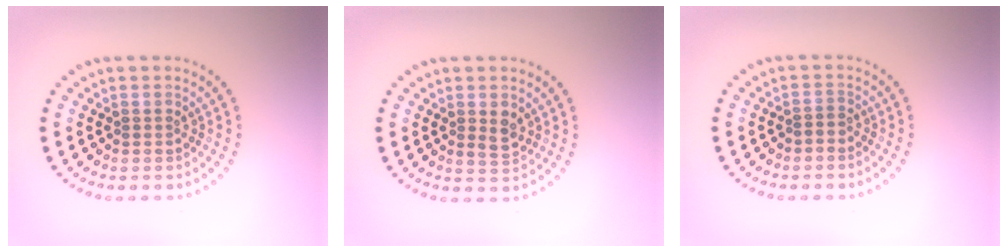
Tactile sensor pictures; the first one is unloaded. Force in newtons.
{"total": 1.6, "press": 1.6, "slide": 0.3}
{"total": 0.6, "press": 0.4, "slide": 0.4}